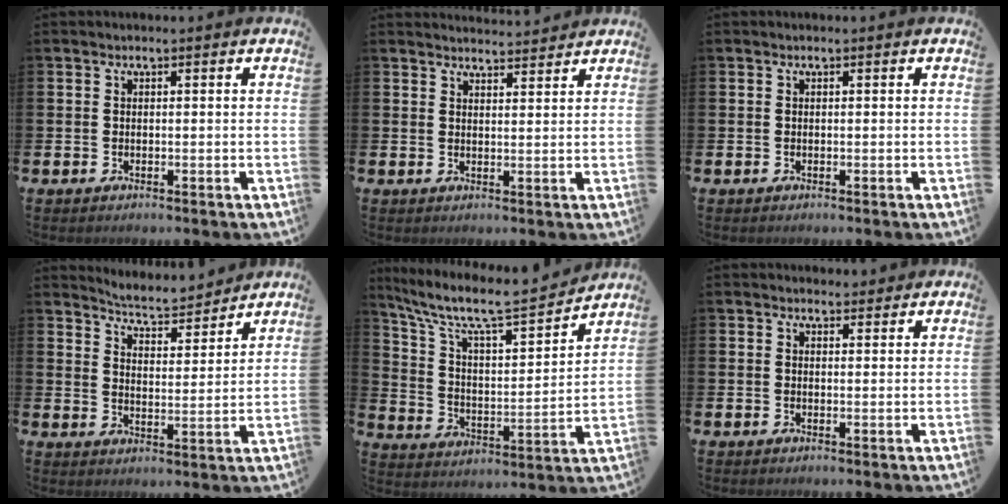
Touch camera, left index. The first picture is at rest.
{"total": 3.1, "force": [3.1, 0.1, -0.1], "torque": [-0.002, -0.019, 0.056]}
{"total": 0.0}
{"total": 5.6, "force": [5.6, 0.4, 0.6], "torque": [-0.030, -0.043, 0.095]}
{"total": 9.2, "force": [8.0, 1.8, 4.1], "torque": [-0.118, -0.055, 0.134]}
{"total": 2.0, "force": [1.9, 0.6, -0.1], "torque": [0.009, -0.007, 0.032]}